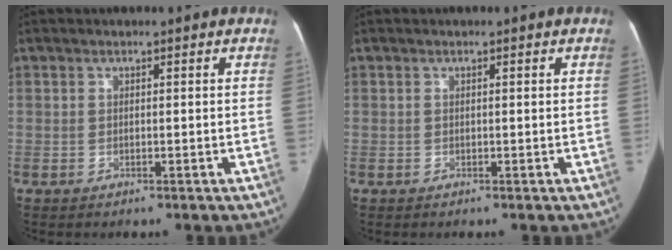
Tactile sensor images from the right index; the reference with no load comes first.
{"total": 0.0}